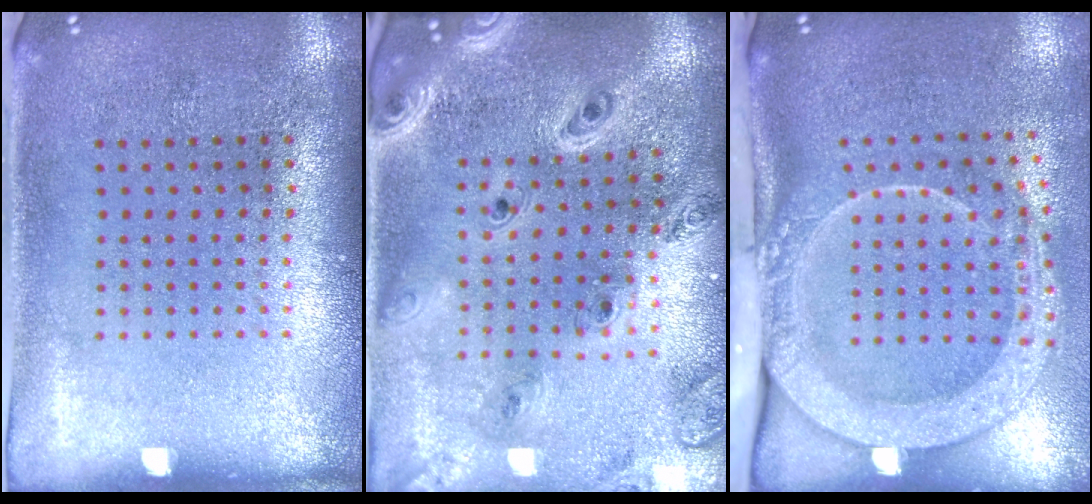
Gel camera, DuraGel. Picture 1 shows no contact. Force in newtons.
{"total": 2.2, "press": 2.1, "slide": 0.8}
{"total": 2.9, "press": 2.1, "slide": 2.0}